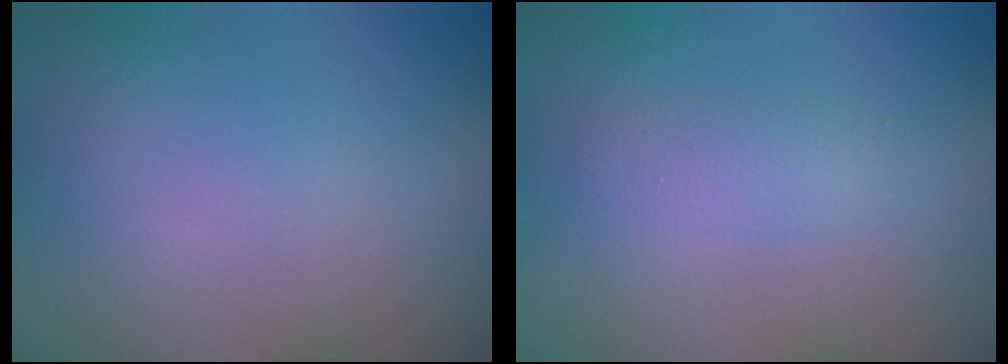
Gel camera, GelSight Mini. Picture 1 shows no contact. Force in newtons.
{"total": 1.4, "press": 1.4, "slide": 0.1}